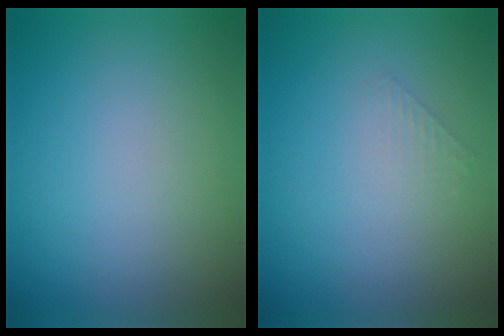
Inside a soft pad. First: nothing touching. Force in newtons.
{"total": 1.0, "press": 1.0, "slide": 0.1}